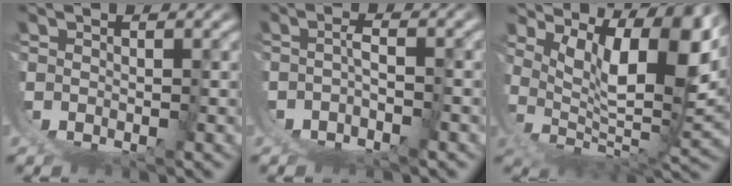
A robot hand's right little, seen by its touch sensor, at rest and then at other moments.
{"total": 2.7, "force": [-1.3, 1.1, 2.1], "torque": [-0.025, -0.006, -0.021]}
{"total": 10.8, "force": [3.8, 3.1, 9.6], "torque": [-0.131, -0.030, 0.080]}